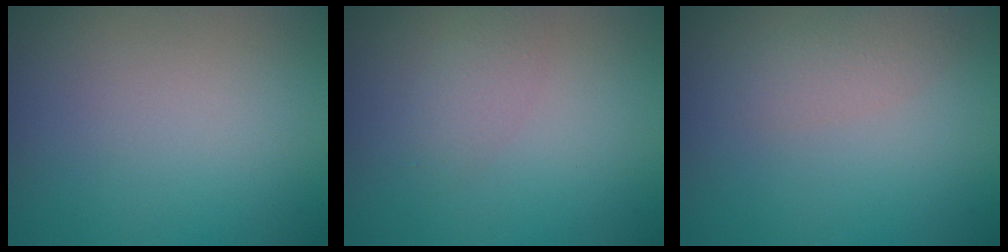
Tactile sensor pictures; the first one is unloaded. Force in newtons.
{"total": 1.6, "press": 1.6, "slide": 0.0}
{"total": 1.8, "press": 1.8, "slide": 0.1}